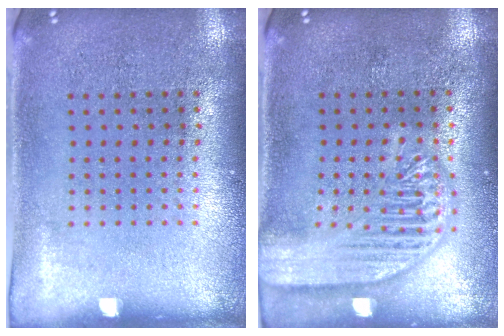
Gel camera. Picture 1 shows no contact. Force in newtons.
{"total": 3.5, "press": 3.4, "slide": 0.5}